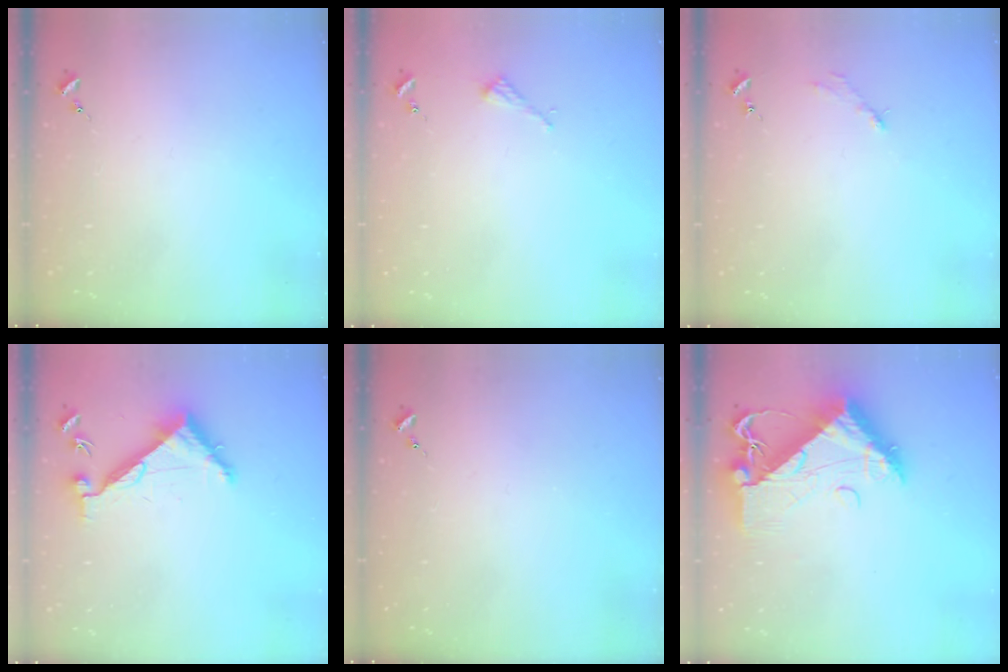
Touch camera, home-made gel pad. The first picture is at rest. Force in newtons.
{"total": 2.2, "press": 2.2, "slide": 0.2}
{"total": 2.6, "press": 2.6, "slide": 0.3}
{"total": 7.2, "press": 7.2, "slide": 0.3}
{"total": 0.0}
{"total": 13.2, "press": 13.2, "slide": 1.4}